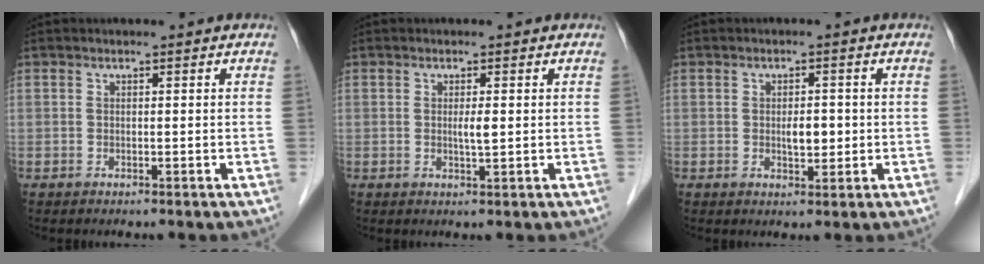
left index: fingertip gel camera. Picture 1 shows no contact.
{"total": 1.7, "force": [0.1, 0.2, 1.7], "torque": [-0.030, -0.001, 0.002]}
{"total": 2.9, "force": [-0.2, 1.3, 2.6], "torque": [-0.042, 0.001, 0.000]}